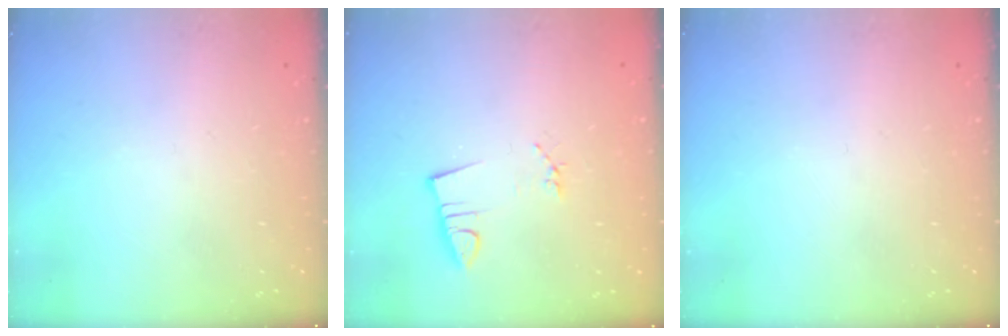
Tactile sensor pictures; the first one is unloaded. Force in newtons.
{"total": 2.9, "press": 1.4, "slide": 2.5}
{"total": 0.0}